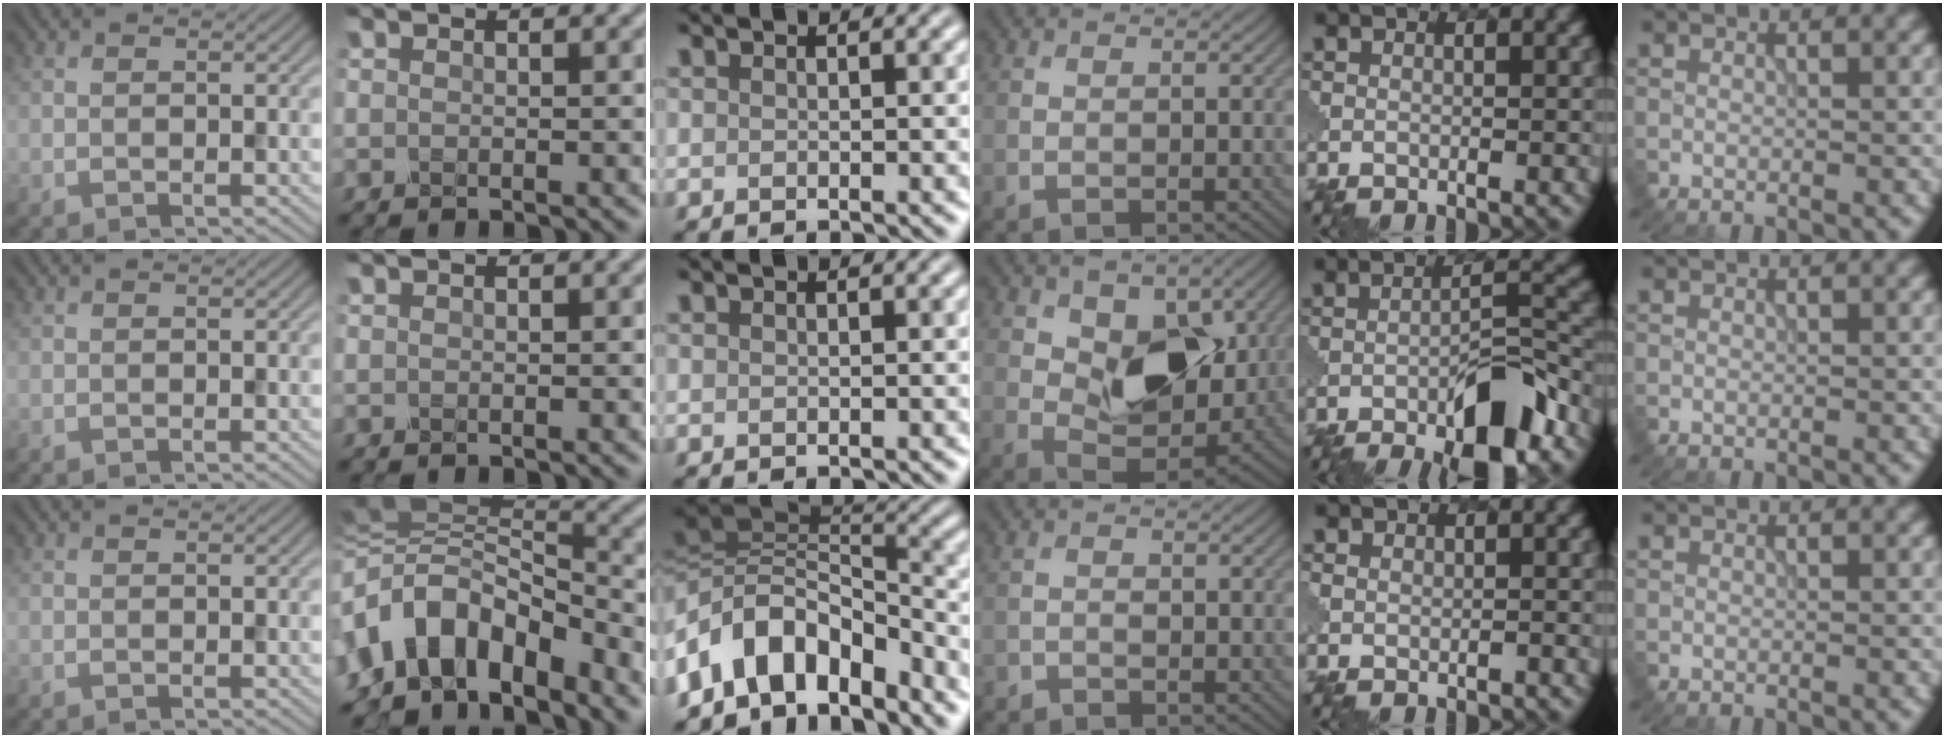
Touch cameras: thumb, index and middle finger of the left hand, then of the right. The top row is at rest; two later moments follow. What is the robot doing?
{"motion": "insert", "object": "pin"}